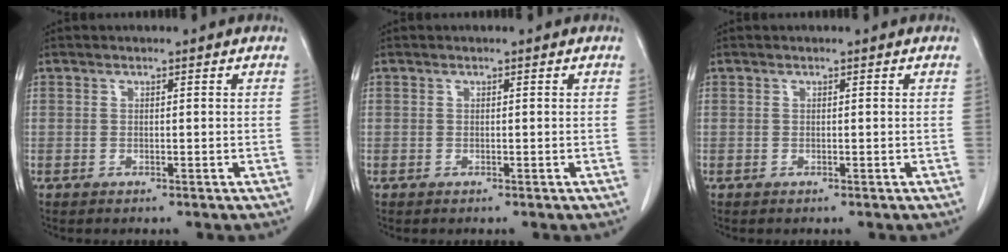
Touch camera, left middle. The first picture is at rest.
{"total": 0.0}
{"total": 0.0}